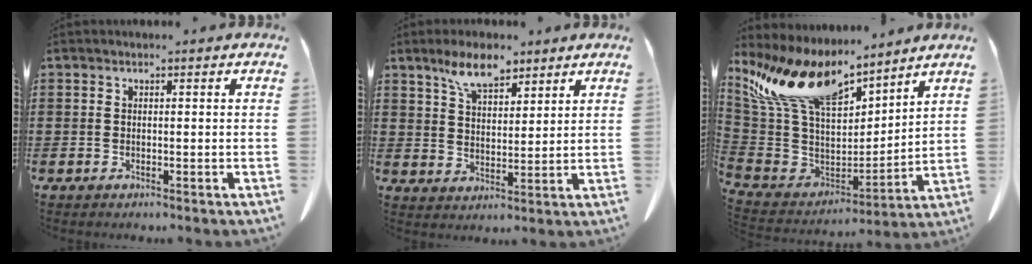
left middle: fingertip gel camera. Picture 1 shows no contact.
{"total": 6.9, "force": [5.2, 2.9, 3.5], "torque": [-0.077, -0.006, 0.095]}
{"total": 14.2, "force": [9.8, 6.1, 8.2], "torque": [-0.220, -0.057, 0.174]}